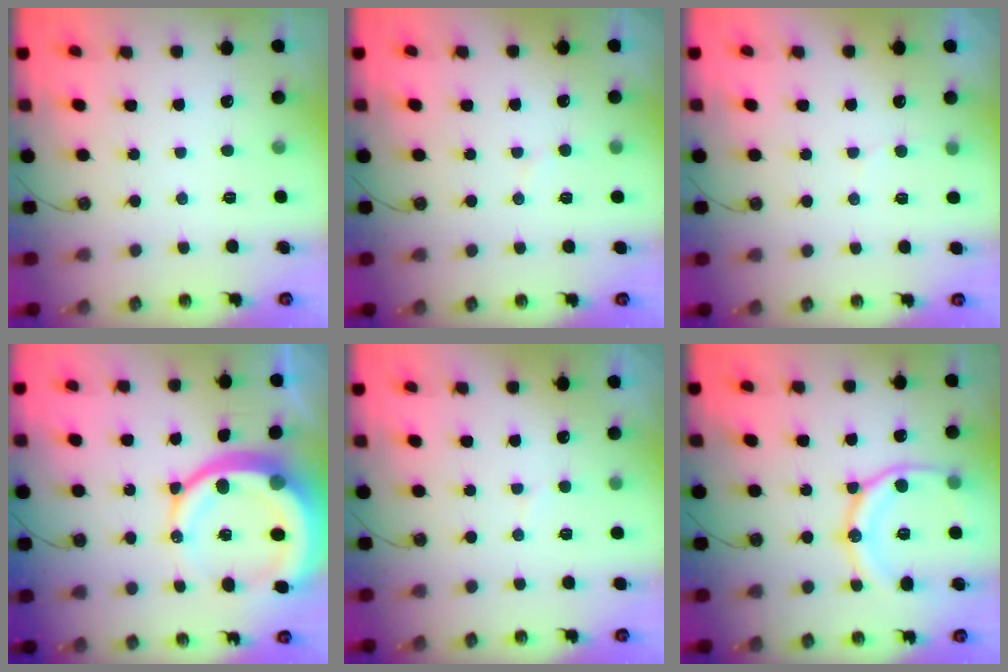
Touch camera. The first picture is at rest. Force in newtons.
{"total": 3.9, "press": 3.9, "slide": 0.5}
{"total": 4.6, "press": 4.3, "slide": 1.8}
{"total": 18.3, "press": 18.1, "slide": 2.3}
{"total": 5.3, "press": 5.3, "slide": 0.4}
{"total": 17.2, "press": 17.1, "slide": 1.8}